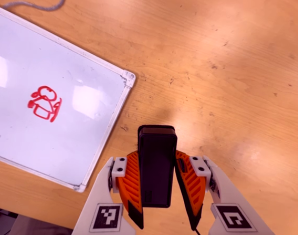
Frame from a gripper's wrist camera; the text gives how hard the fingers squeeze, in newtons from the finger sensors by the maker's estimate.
{"total": 6.3, "left": 4.8, "right": 7.7}